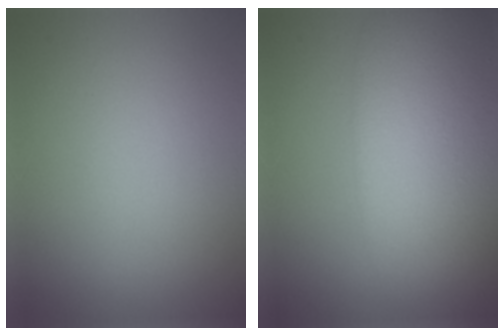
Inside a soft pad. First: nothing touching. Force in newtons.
{"total": 11.8, "press": 11.7, "slide": 0.7}